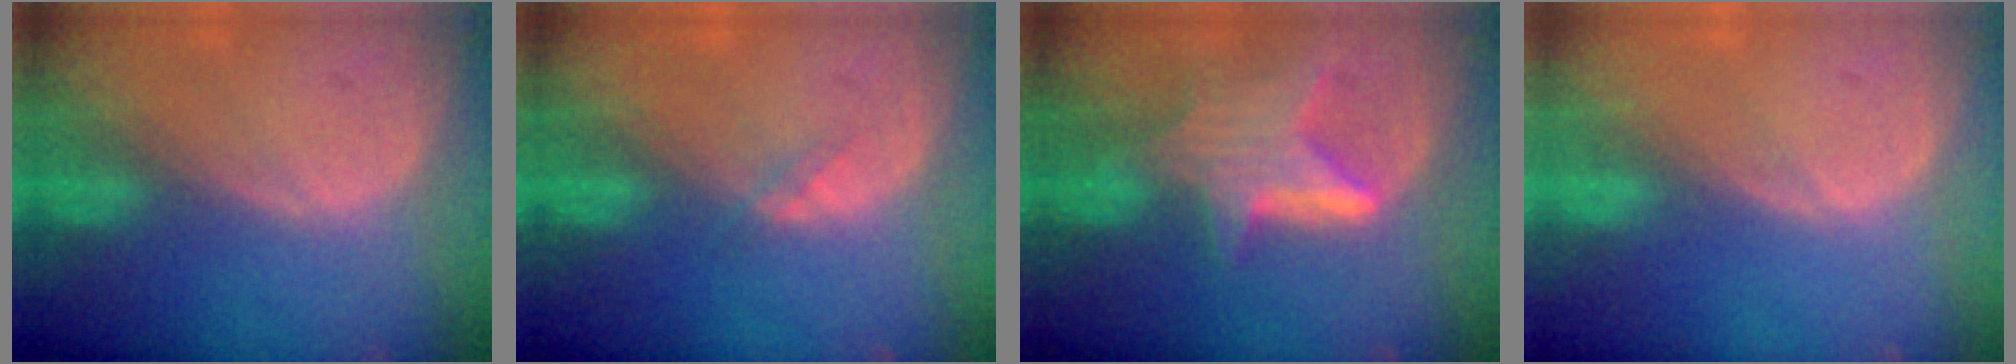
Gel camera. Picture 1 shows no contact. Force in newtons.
{"total": 1.0, "press": 1.0, "slide": 0.2}
{"total": 6.8, "press": 6.6, "slide": 1.7}
{"total": 0.0}